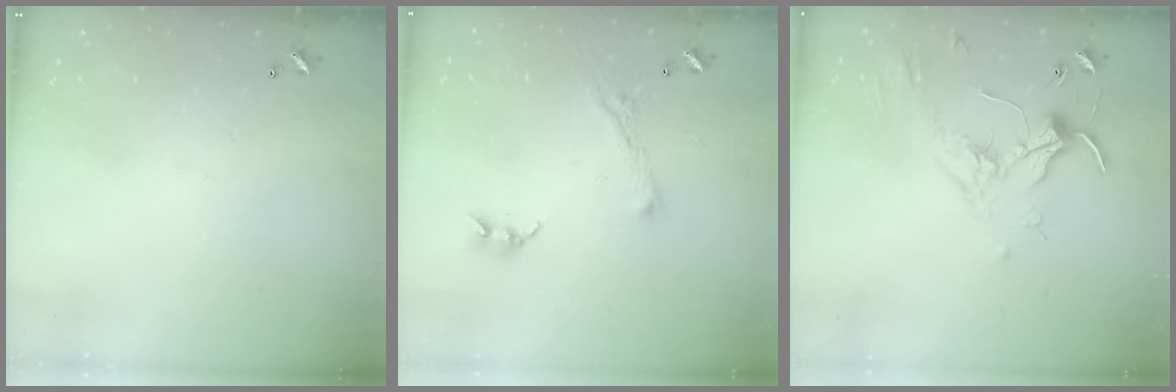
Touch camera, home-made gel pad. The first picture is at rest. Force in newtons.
{"total": 3.7, "press": 3.6, "slide": 0.7}
{"total": 1.7, "press": 1.6, "slide": 0.5}